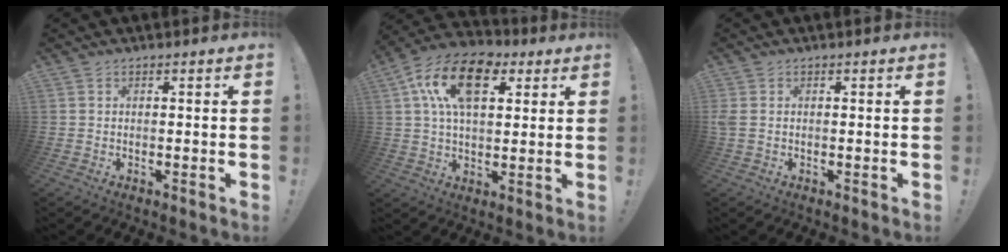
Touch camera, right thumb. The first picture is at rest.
{"total": 17.6, "force": [7.1, 10.2, 12.4], "torque": [-0.202, -0.008, 0.129]}
{"total": 1.9, "force": [0.0, 1.2, 1.5], "torque": [-0.033, 0.007, 0.004]}